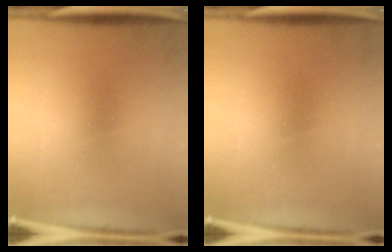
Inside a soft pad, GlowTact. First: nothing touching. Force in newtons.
{"total": 0.0}